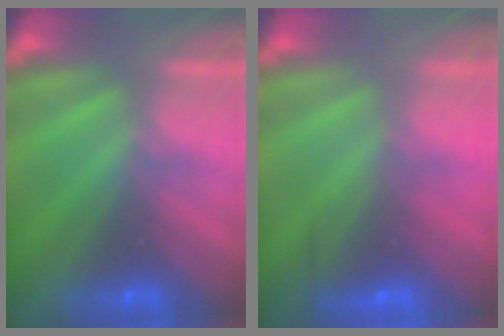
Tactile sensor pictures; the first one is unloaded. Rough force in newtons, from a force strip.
{"total": 2.4}